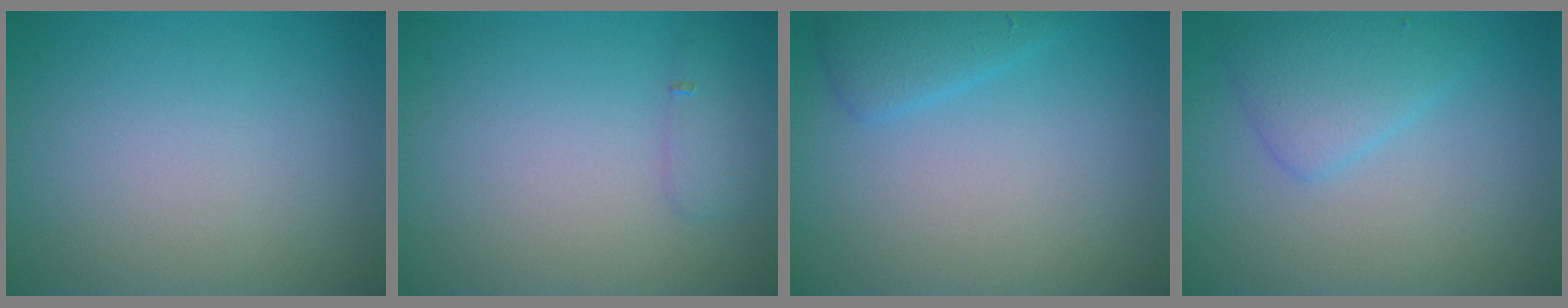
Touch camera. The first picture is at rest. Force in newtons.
{"total": 1.4, "press": 1.4, "slide": 0.0}
{"total": 2.2, "press": 2.2, "slide": 0.2}
{"total": 3.0, "press": 3.0, "slide": 0.1}